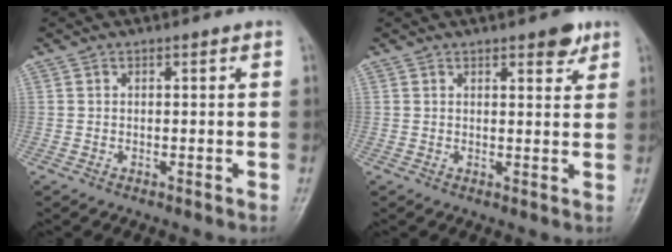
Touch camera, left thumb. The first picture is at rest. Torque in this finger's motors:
{"motor_torque": [-0.10, -0.09, -0.33, -0.13, 0.07]}